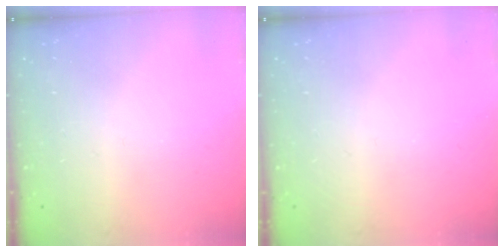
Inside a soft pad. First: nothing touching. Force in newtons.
{"total": 0.0}